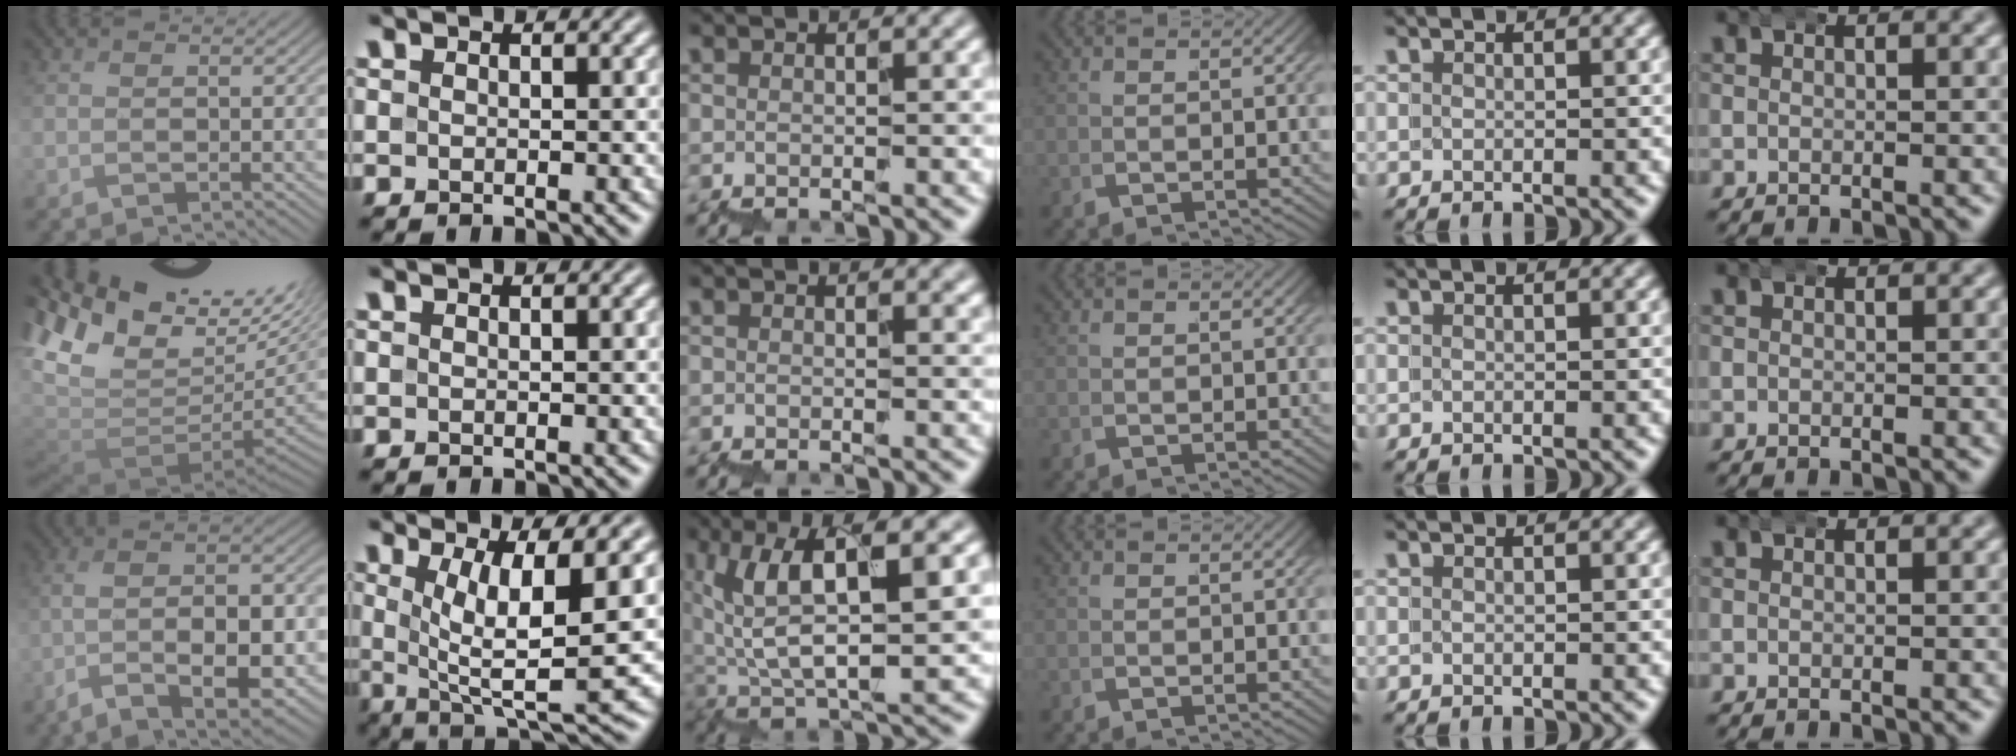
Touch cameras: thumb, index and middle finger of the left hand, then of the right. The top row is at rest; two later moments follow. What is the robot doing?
{"motion": "wrap", "object": "bubble wrap"}